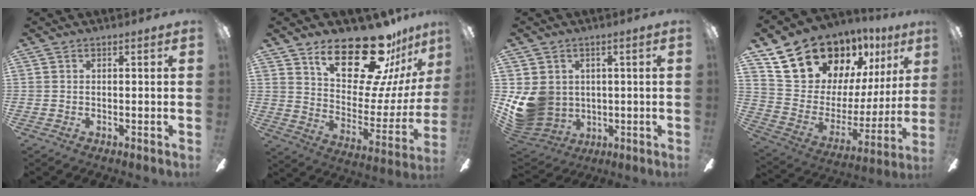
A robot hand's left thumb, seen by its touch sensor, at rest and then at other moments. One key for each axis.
{"total": 24.3, "fx": 17.5, "fy": 9.6, "fz": 13.8, "tx": -0.196, "ty": -0.123, "tz": 0.298}
{"total": 10.7, "fx": 0.2, "fy": 9.8, "fz": 4.1, "tx": -0.110, "ty": -0.011, "tz": 0.008}
{"total": 22.4, "fx": 16.2, "fy": 12.5, "fz": 9.0, "tx": -0.156, "ty": -0.101, "tz": 0.318}